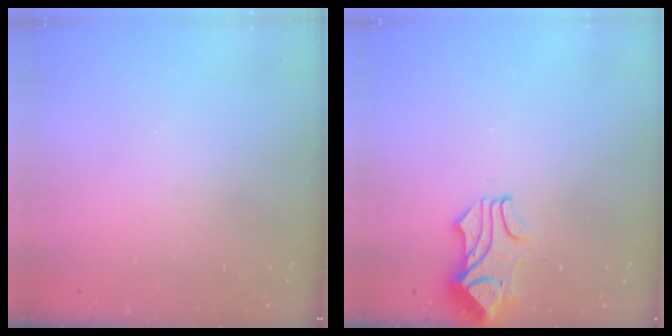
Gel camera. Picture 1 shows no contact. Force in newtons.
{"total": 1.7, "press": 1.3, "slide": 1.0}